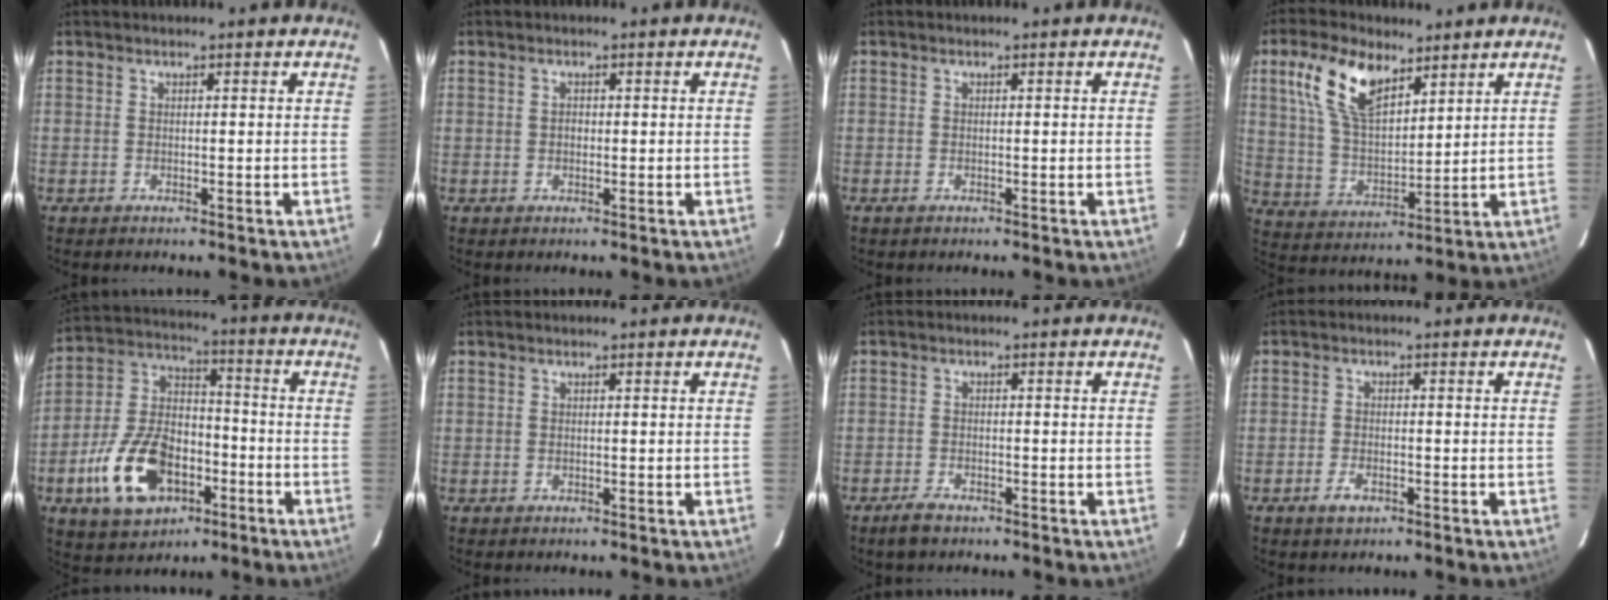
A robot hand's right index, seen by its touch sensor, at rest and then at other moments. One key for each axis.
{"total": 0.9, "fx": 0.0, "fy": 0.8, "fz": 0.3, "tx": -0.004, "ty": 0.003, "tz": -0.001}
{"total": 0.7, "fx": -0.5, "fy": 0.4, "fz": 0.2, "tx": -0.006, "ty": -0.002, "tz": -0.011}
{"total": 13.4, "fx": 7.4, "fy": 6.8, "fz": 9.0, "tx": -0.177, "ty": 0.021, "tz": 0.151}
{"total": 17.3, "fx": -7.1, "fy": 10.7, "fz": 11.6, "tx": -0.257, "ty": 0.016, "tz": -0.113}
{"total": 0.0}
{"total": 3.2, "fx": -2.5, "fy": 1.2, "fz": 1.6, "tx": -0.043, "ty": -0.003, "tz": -0.048}
{"total": 3.0, "fx": -1.8, "fy": 1.5, "fz": 1.9, "tx": -0.042, "ty": -0.001, "tz": -0.034}